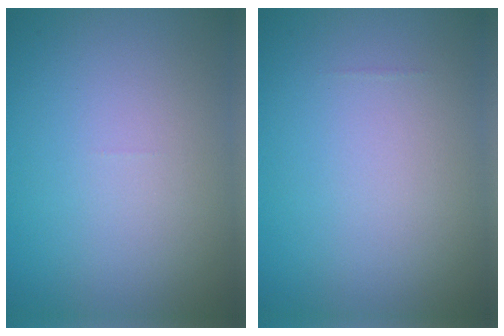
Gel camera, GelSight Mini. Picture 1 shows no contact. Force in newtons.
{"total": 0.0}